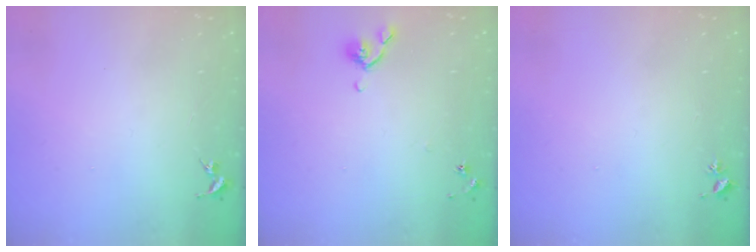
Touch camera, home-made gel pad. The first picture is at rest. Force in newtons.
{"total": 5.7, "press": 5.6, "slide": 1.1}
{"total": 2.6, "press": 2.6, "slide": 0.3}